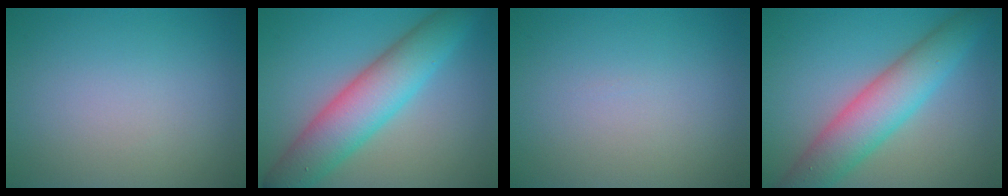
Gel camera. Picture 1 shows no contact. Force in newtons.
{"total": 7.5, "press": 7.5, "slide": 0.1}
{"total": 0.0}
{"total": 6.8, "press": 6.8, "slide": 0.2}